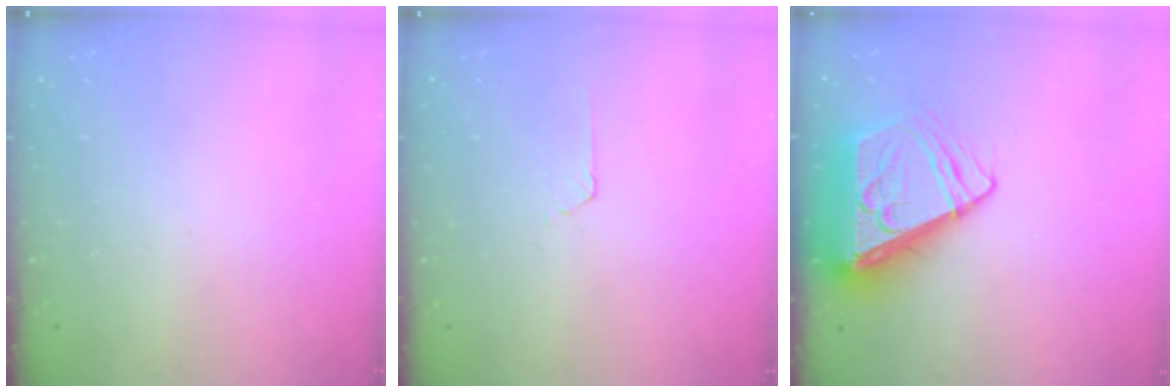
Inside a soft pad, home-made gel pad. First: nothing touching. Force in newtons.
{"total": 1.5, "press": 1.4, "slide": 0.2}
{"total": 12.6, "press": 12.6, "slide": 1.6}